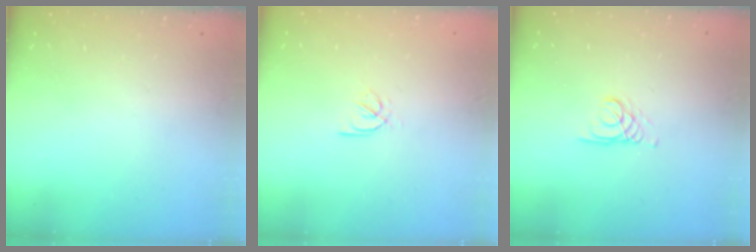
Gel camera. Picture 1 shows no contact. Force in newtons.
{"total": 2.5, "press": 2.4, "slide": 0.5}
{"total": 1.7, "press": 1.7, "slide": 0.2}